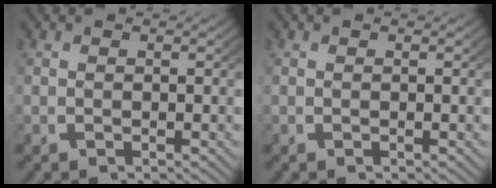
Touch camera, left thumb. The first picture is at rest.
{"total": 0.0}